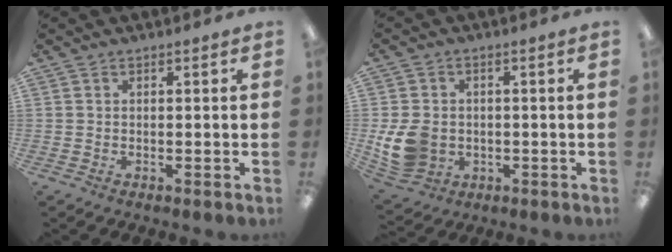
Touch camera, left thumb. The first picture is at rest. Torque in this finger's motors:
{"motor_torque": [0.07, 0.47, 0.11, -0.10, 0.06]}